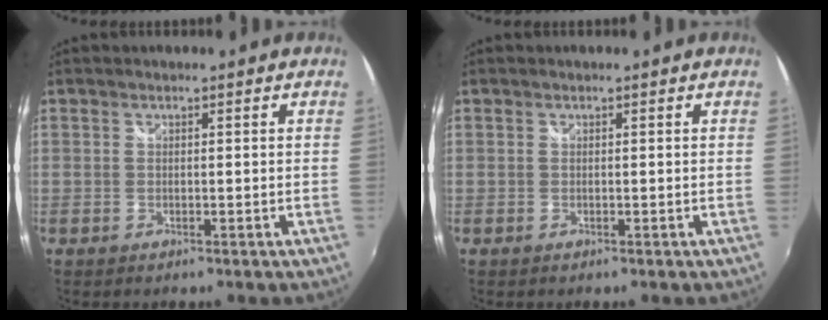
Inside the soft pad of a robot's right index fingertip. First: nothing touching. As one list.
[{"total": 0.0}]